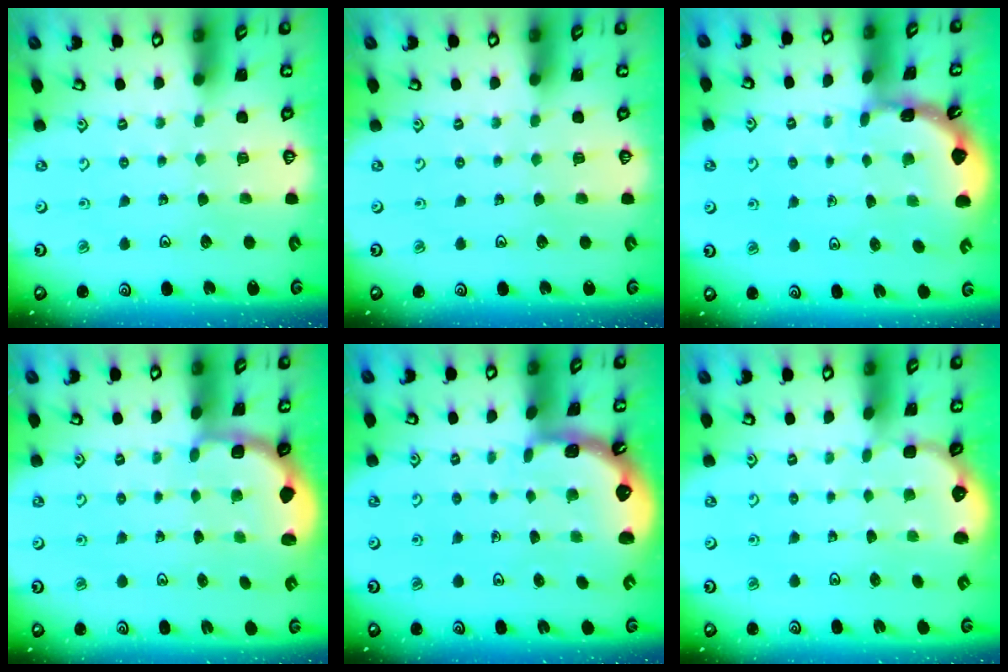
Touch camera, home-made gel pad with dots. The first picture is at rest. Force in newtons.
{"total": 0.0}
{"total": 1.8, "press": 1.8, "slide": 0.1}
{"total": 2.3, "press": 2.2, "slide": 0.6}
{"total": 1.4, "press": 1.4, "slide": 0.1}
{"total": 1.8, "press": 1.0, "slide": 1.4}